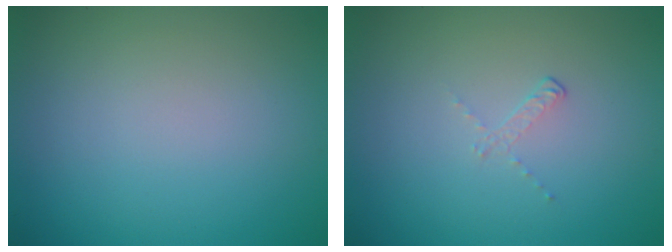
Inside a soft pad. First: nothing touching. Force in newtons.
{"total": 0.8, "press": 0.3, "slide": 0.7}